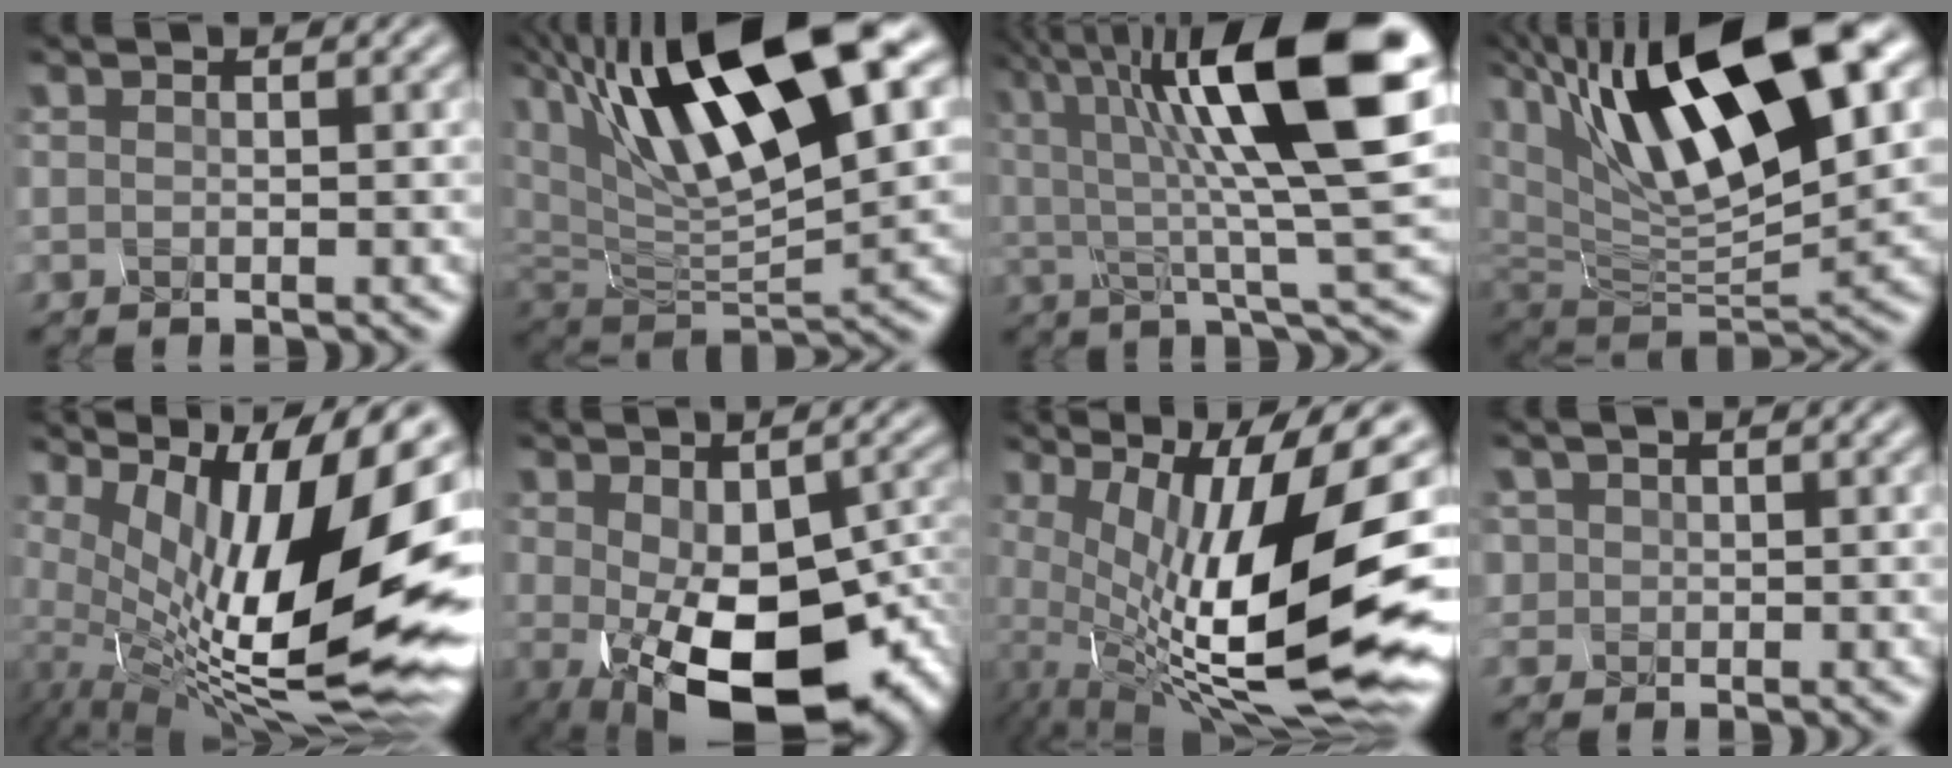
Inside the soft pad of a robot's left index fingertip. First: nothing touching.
{"total": 13.7, "force": [6.4, 4.4, 11.3], "torque": [-0.207, 0.013, 0.116]}
{"total": 13.4, "force": [4.3, 3.0, 12.3], "torque": [-0.205, 0.010, 0.078]}
{"total": 15.0, "force": [6.7, 5.7, 12.2], "torque": [-0.227, 0.013, 0.121]}
{"total": 16.1, "force": [2.0, 5.1, 15.1], "torque": [-0.247, 0.003, 0.052]}
{"total": 13.7, "force": [-4.1, 6.6, 11.2], "torque": [-0.182, -0.044, -0.034]}
{"total": 14.3, "force": [-0.9, 3.9, 13.7], "torque": [-0.256, -0.010, 0.009]}
{"total": 0.9, "force": [0.2, 0.2, -0.9], "torque": [0.001, 0.003, 0.015]}